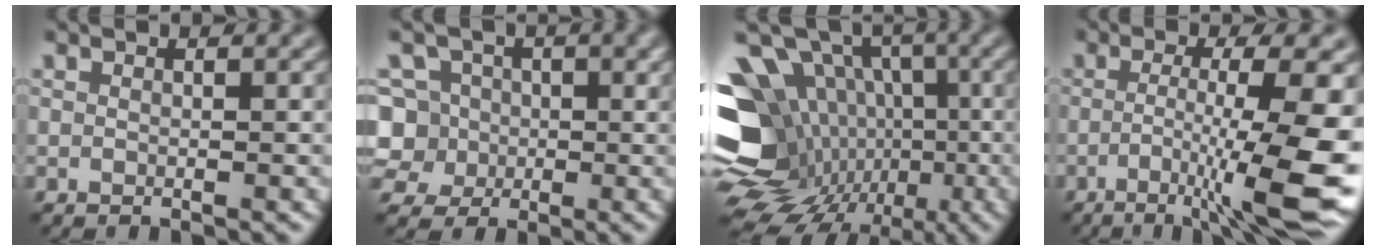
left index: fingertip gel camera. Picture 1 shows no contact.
{"total": 7.0, "force": [0.1, 6.5, 2.6], "torque": [-0.050, 0.041, -0.025]}
{"total": 14.9, "force": [-3.9, 12.1, 7.7], "torque": [-0.157, 0.019, -0.063]}
{"total": 11.1, "force": [-3.3, 2.1, 10.5], "torque": [-0.159, -0.006, -0.045]}